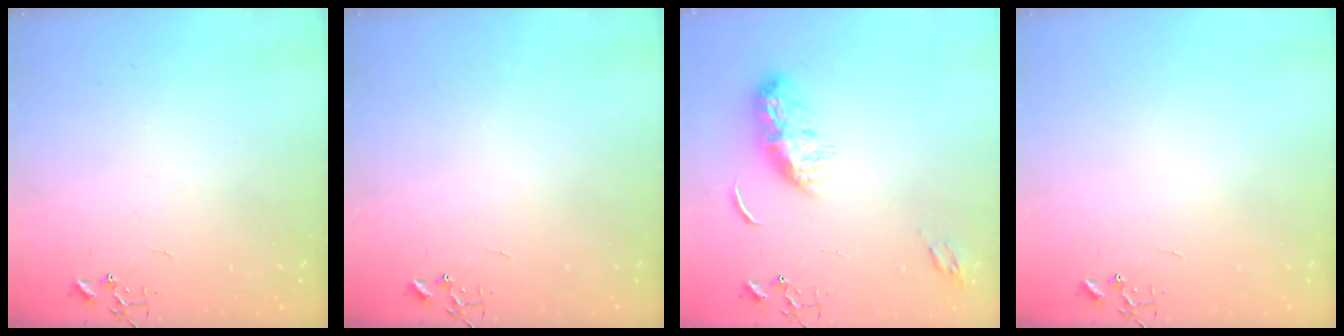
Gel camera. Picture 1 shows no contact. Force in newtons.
{"total": 0.0}
{"total": 10.4, "press": 10.4, "slide": 0.0}
{"total": 0.0}